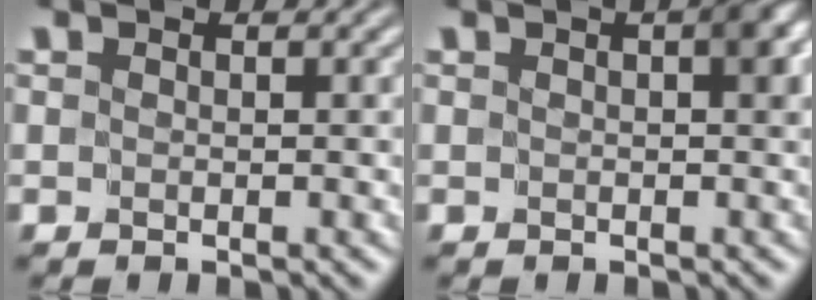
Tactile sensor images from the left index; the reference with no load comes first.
{"total": 2.1, "force": [0.5, 0.6, 2.0], "torque": [-0.019, 0.008, 0.005]}